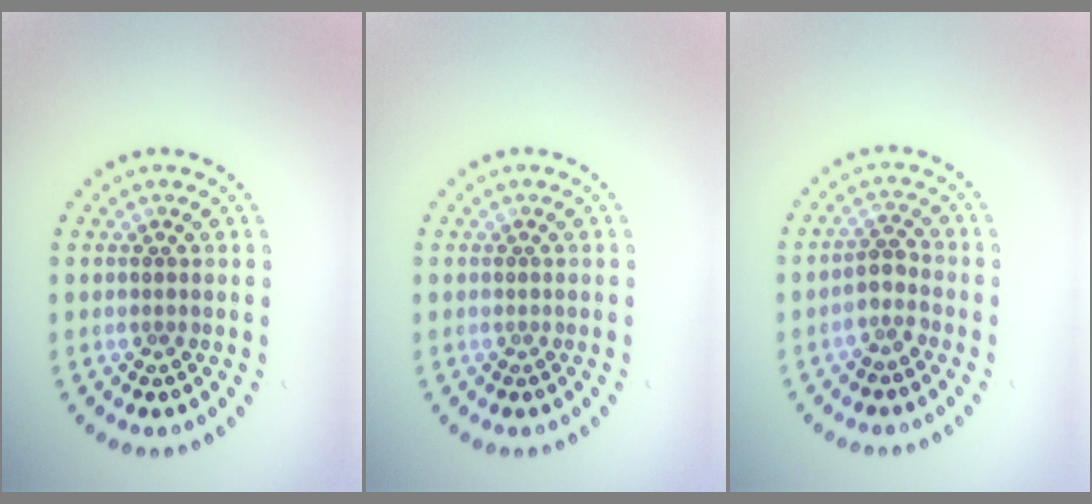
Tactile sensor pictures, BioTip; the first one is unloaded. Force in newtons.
{"total": 0.0}
{"total": 2.1, "press": 1.7, "slide": 1.2}